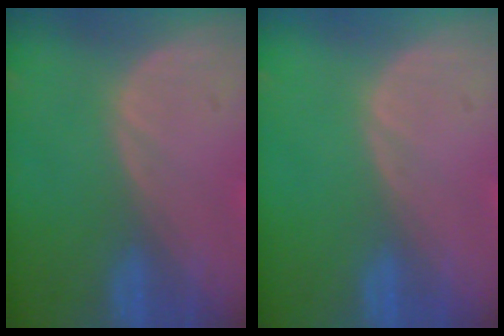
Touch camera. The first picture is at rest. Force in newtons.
{"total": 0.0}